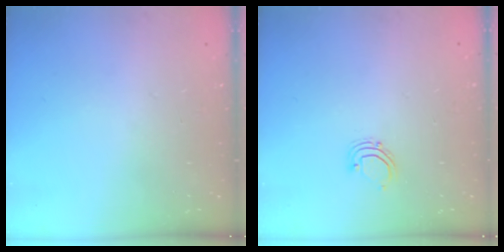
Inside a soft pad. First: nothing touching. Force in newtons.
{"total": 3.4, "press": 3.3, "slide": 0.8}